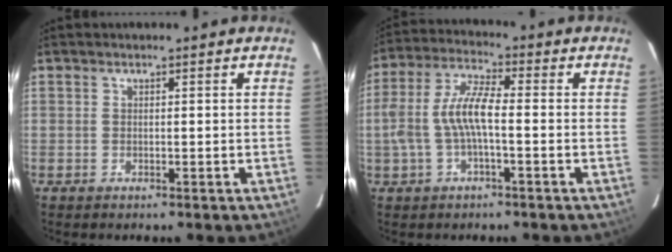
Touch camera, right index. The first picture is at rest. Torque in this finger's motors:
{"motor_torque": [0.55, -0.33, 0.68, 0.19]}